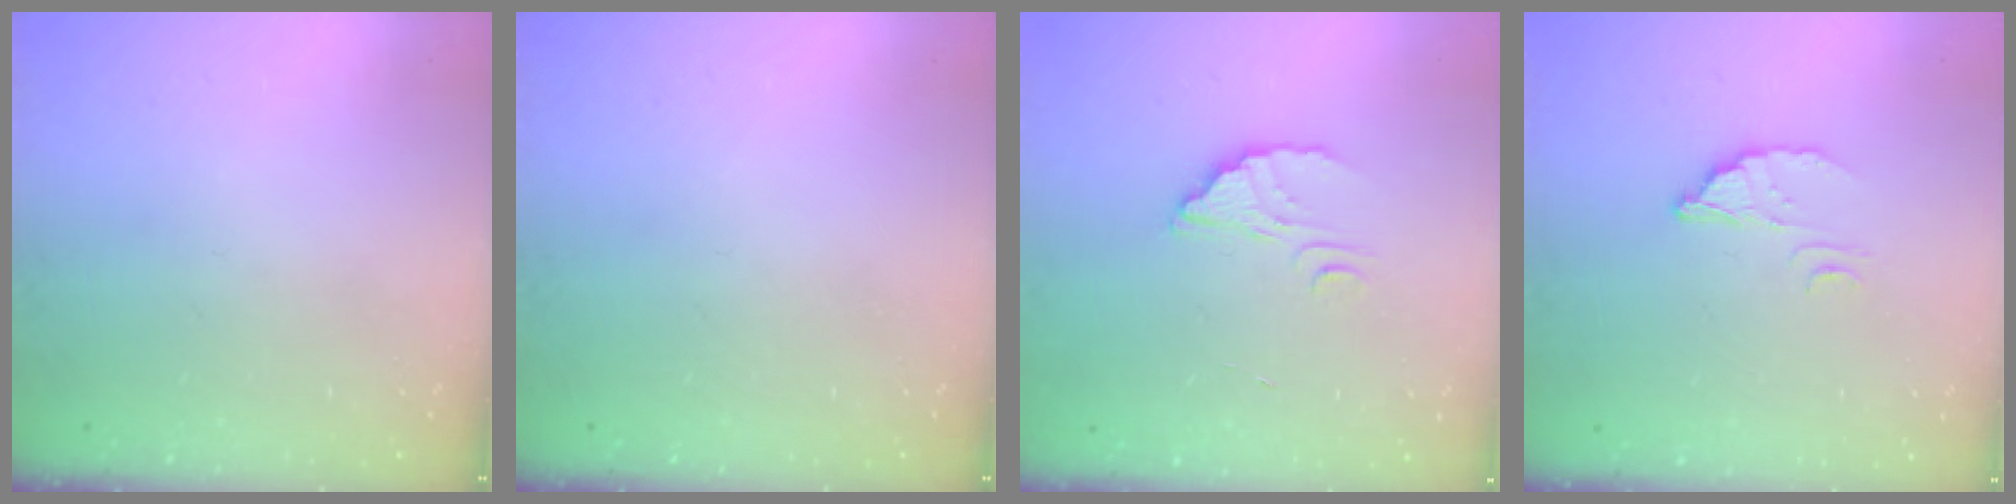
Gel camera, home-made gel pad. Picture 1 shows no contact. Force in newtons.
{"total": 0.0}
{"total": 2.6, "press": 2.6, "slide": 0.1}
{"total": 2.8, "press": 2.8, "slide": 0.2}